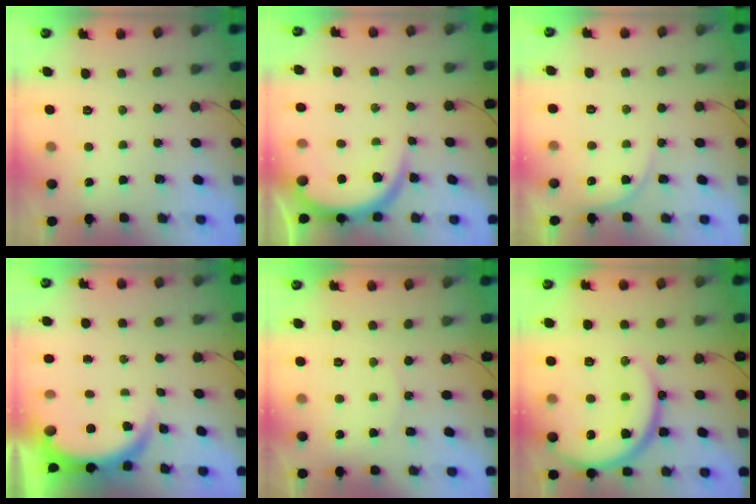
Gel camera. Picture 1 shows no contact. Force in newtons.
{"total": 8.7, "press": 8.6, "slide": 1.0}
{"total": 4.4, "press": 4.4, "slide": 0.5}
{"total": 6.4, "press": 6.1, "slide": 1.6}
{"total": 4.8, "press": 4.8, "slide": 0.4}
{"total": 21.0, "press": 20.9, "slide": 2.2}